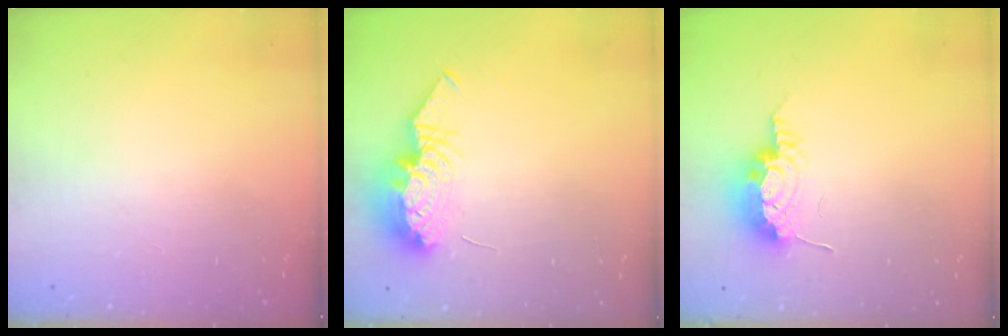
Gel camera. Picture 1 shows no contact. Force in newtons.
{"total": 9.7, "press": 9.6, "slide": 0.9}
{"total": 15.9, "press": 11.3, "slide": 11.3}